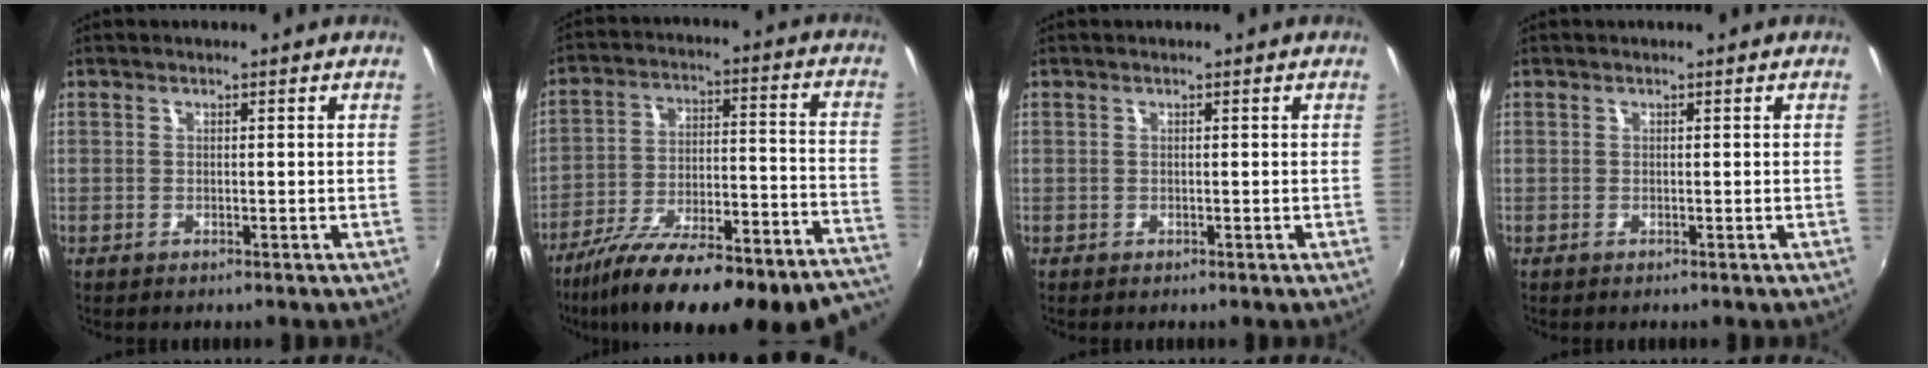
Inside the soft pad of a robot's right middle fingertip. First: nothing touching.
{"total": 31.3, "force": [-26.3, 6.3, 15.8], "torque": [-0.223, -0.045, -0.370]}
{"total": 0.0}
{"total": 0.0}